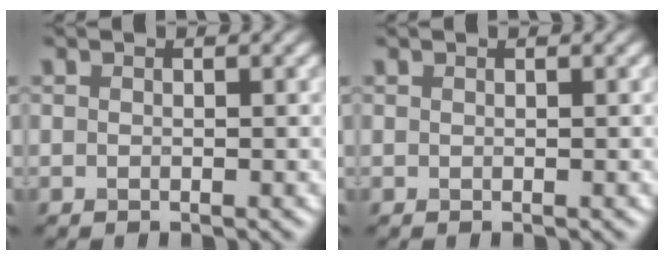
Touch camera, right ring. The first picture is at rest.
{"total": 0.0}